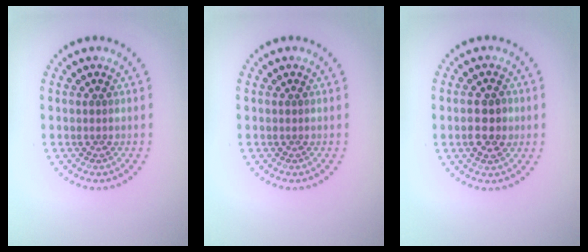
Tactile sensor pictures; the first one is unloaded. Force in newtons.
{"total": 0.0}
{"total": 2.9, "press": 2.9, "slide": 0.2}